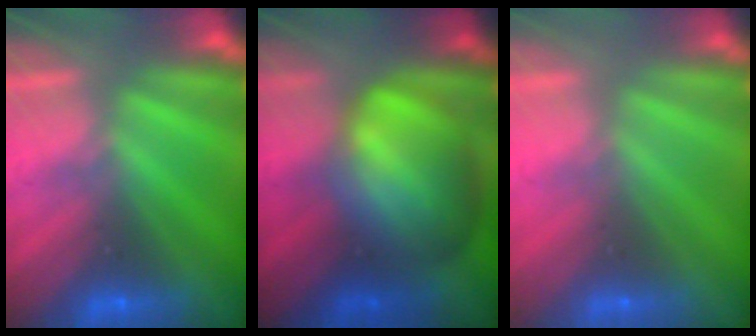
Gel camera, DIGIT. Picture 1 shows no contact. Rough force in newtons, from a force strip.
{"total": 9.4}
{"total": 2.8}